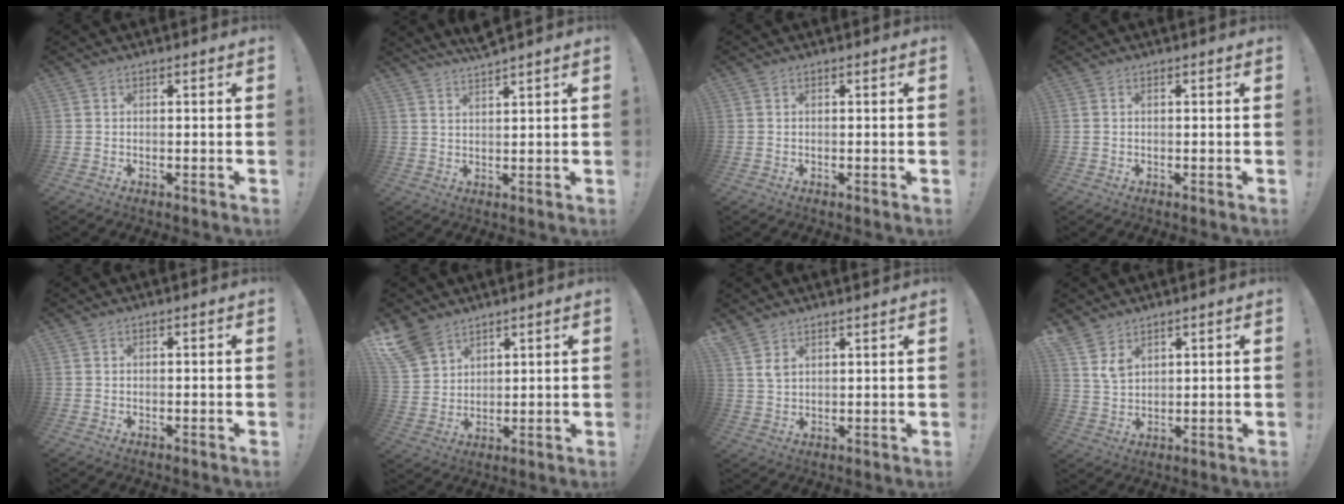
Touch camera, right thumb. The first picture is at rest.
{"total": 4.0, "force": [3.7, -0.4, 1.4], "torque": [-0.028, -0.024, 0.065]}
{"total": 0.0}
{"total": 0.6, "force": [0.3, 0.4, 0.4], "torque": [-0.012, 0.002, 0.007]}
{"total": 0.0}
{"total": 9.7, "force": [7.2, 5.6, 3.3], "torque": [-0.075, -0.043, 0.147]}
{"total": 4.5, "force": [3.7, 1.7, 1.9], "torque": [-0.032, -0.022, 0.070]}
{"total": 5.8, "force": [4.4, 3.0, 2.4], "torque": [-0.045, -0.026, 0.085]}